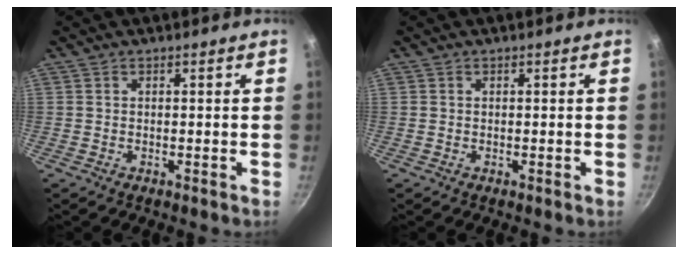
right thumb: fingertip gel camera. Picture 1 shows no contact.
{"total": 0.0}